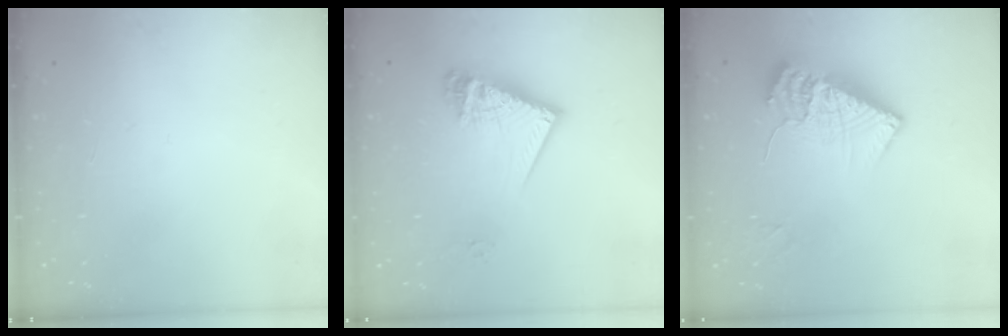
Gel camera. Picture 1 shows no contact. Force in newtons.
{"total": 15.2, "press": 15.1, "slide": 1.3}
{"total": 14.2, "press": 14.2, "slide": 1.3}